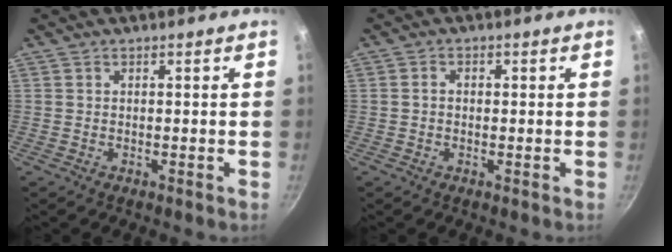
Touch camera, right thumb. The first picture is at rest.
{"total": 1.5, "force": [-0.1, 1.2, 0.9], "torque": [-0.017, 0.008, -0.004]}